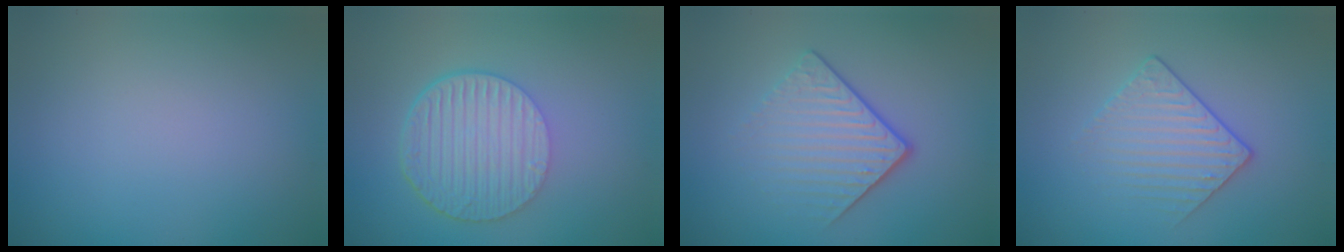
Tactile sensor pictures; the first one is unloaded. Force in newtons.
{"total": 6.7, "press": 4.4, "slide": 5.0}
{"total": 4.2, "press": 2.9, "slide": 3.1}
{"total": 2.1, "press": 1.8, "slide": 1.1}